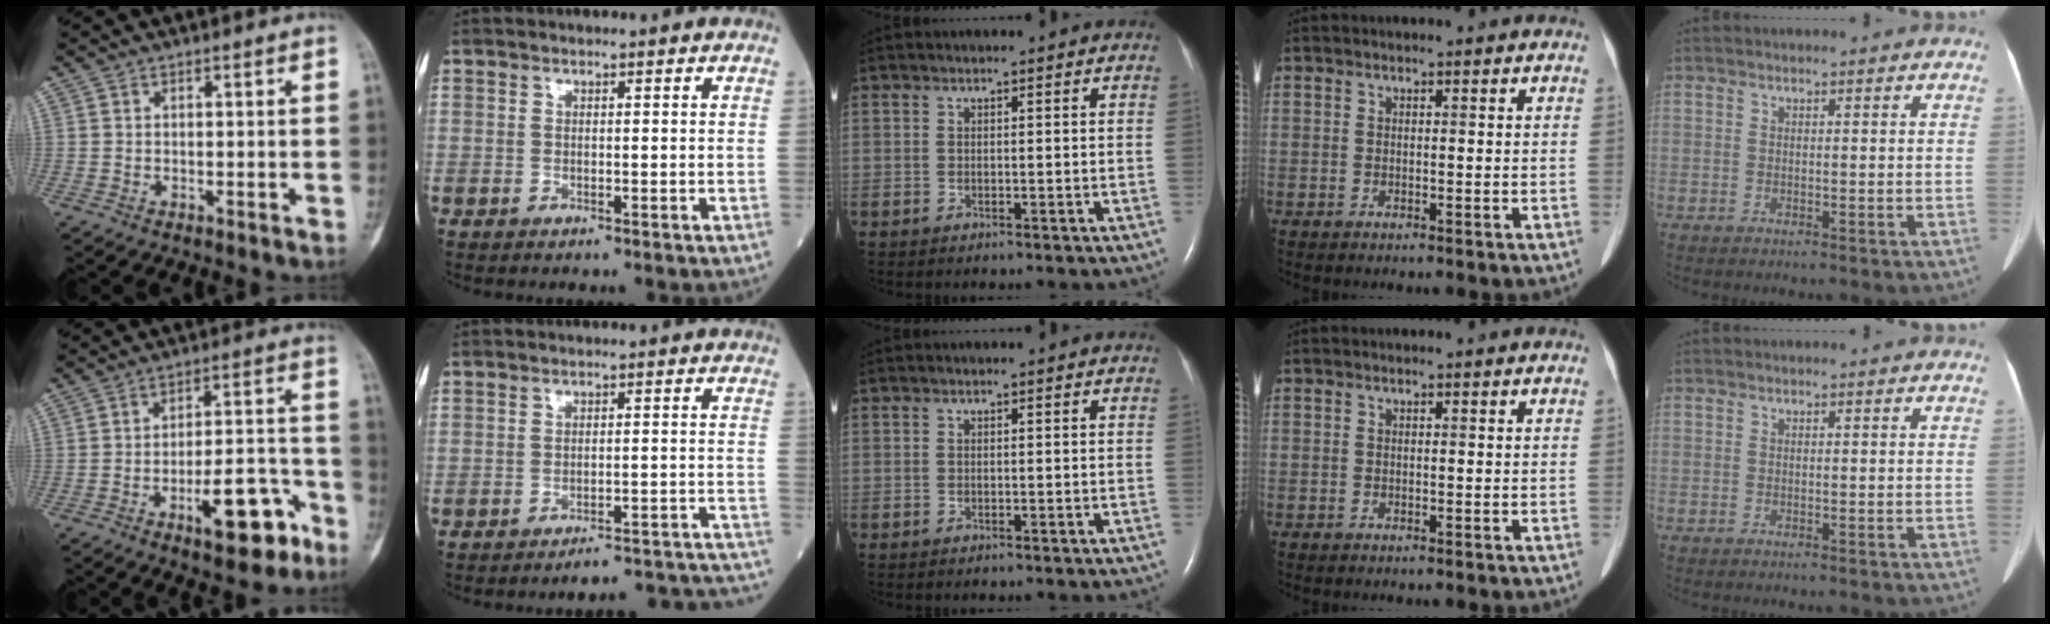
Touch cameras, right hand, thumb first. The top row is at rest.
{"thumb": {"total": 13.0, "force": [-6.8, 5.1, 9.9], "torque": [-0.127, 0.054, -0.095]}, "index": {"total": 15.0, "force": [-14.8, -0.2, 2.3], "torque": [0.020, 0.017, -0.171]}}